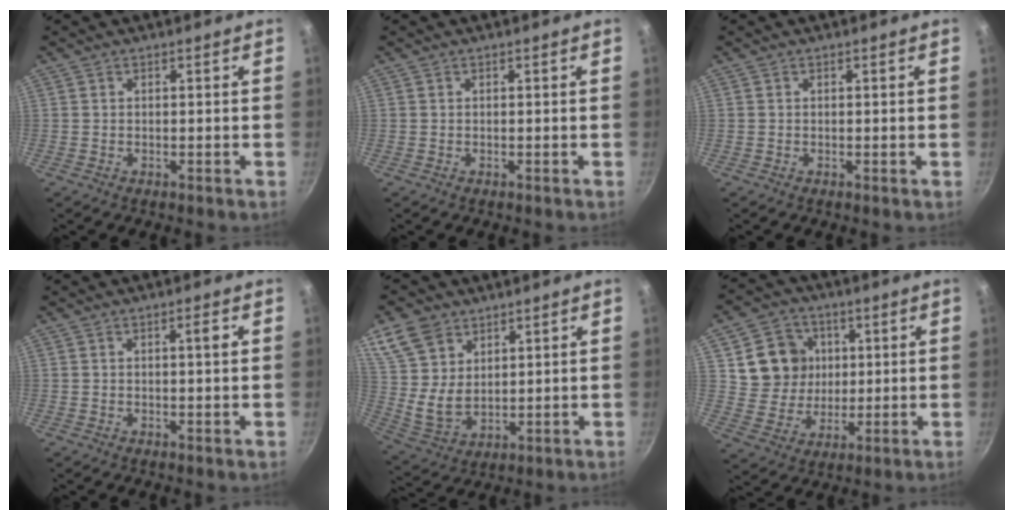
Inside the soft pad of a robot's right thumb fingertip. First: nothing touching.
{"total": 0.0}
{"total": 0.0}
{"total": 2.1, "force": [0.4, 0.2, 2.0], "torque": [-0.030, 0.001, 0.007]}
{"total": 11.6, "force": [6.4, 8.0, 5.4], "torque": [-0.086, -0.027, 0.139]}
{"total": 11.7, "force": [3.0, 10.5, 4.2], "torque": [-0.045, -0.009, 0.057]}